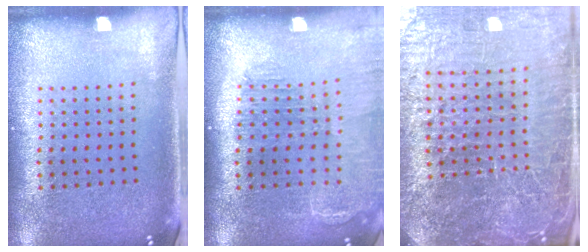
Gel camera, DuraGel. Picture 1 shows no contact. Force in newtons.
{"total": 1.4, "press": 1.4, "slide": 0.1}
{"total": 7.2, "press": 6.3, "slide": 3.6}